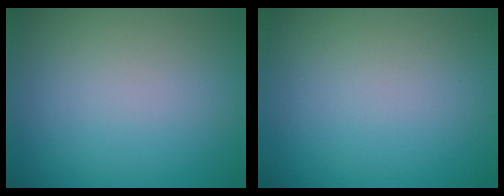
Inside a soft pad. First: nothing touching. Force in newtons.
{"total": 0.0}